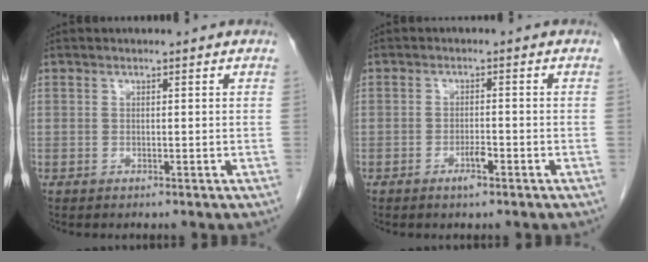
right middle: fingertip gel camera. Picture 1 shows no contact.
{"total": 2.4, "force": [-1.4, 0.4, 1.9], "torque": [-0.032, 0.001, -0.024]}